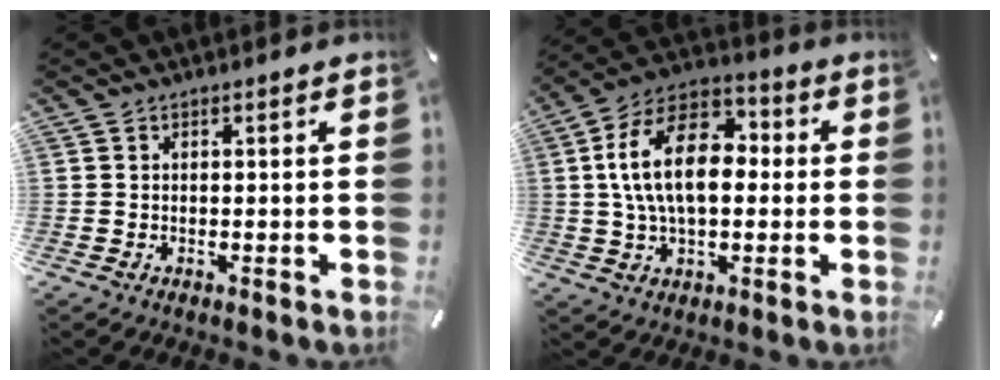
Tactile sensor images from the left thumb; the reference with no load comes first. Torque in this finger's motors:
{"motor_torque": [0.27, 1.27, 1.99, -0.78, 0.60]}